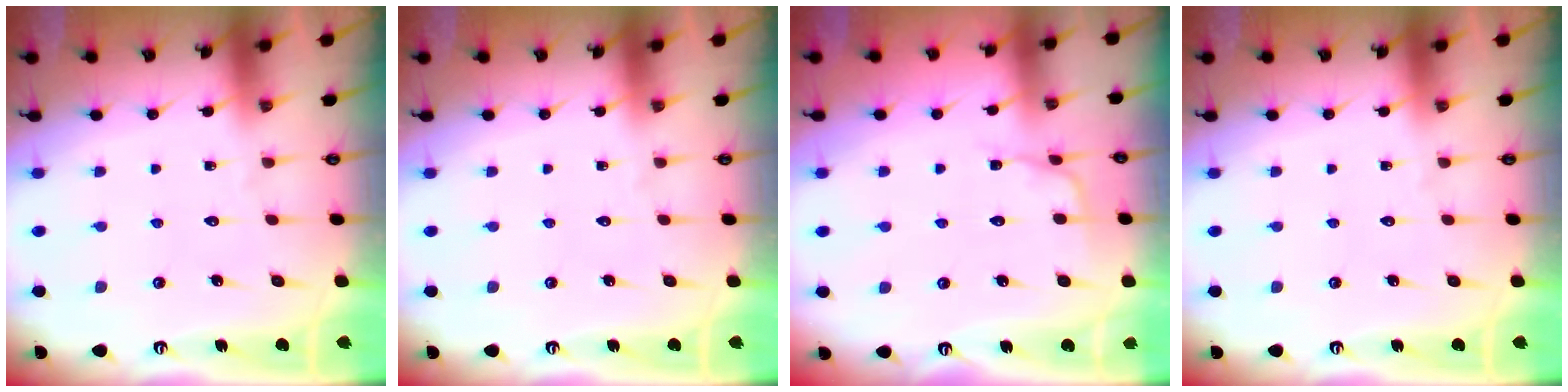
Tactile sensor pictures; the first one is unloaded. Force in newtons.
{"total": 0.0}
{"total": 3.4, "press": 3.4, "slide": 0.4}
{"total": 0.0}